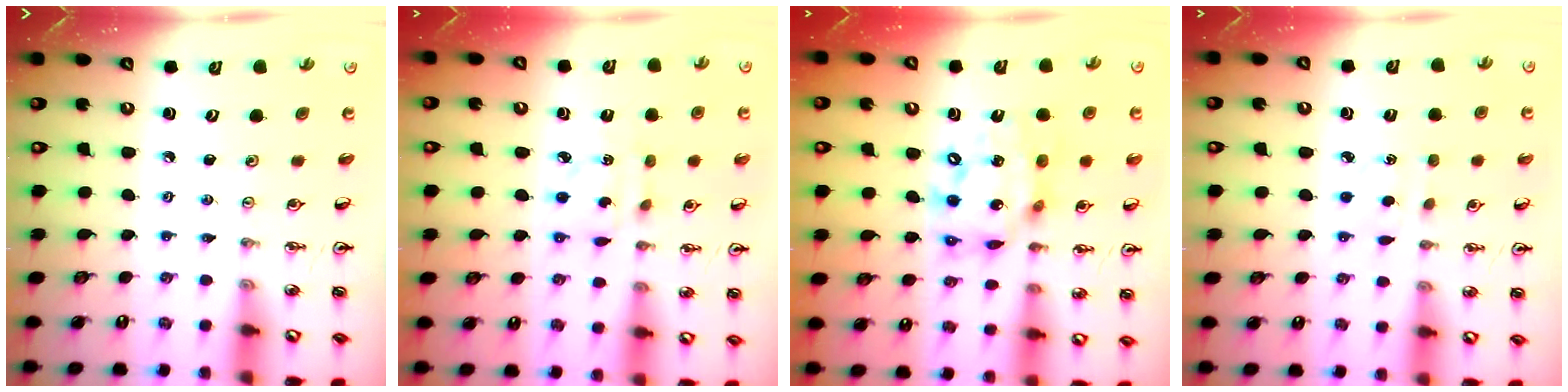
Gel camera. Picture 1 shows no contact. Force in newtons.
{"total": 3.3, "press": 3.3, "slide": 0.2}
{"total": 15.0, "press": 14.9, "slide": 1.5}
{"total": 2.7, "press": 2.6, "slide": 0.4}